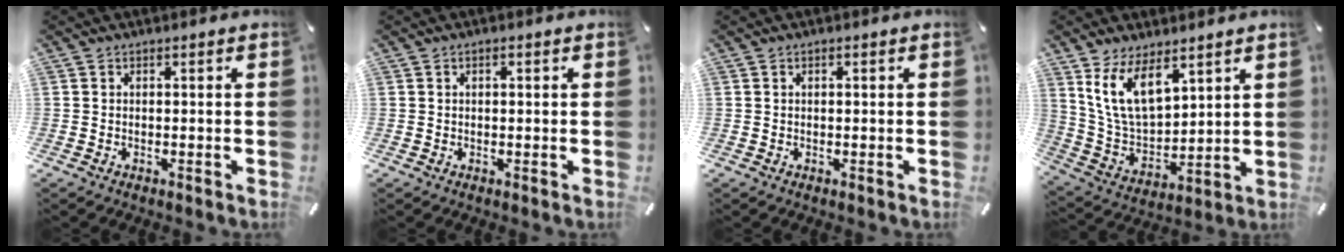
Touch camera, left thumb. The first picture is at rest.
{"total": 1.0, "force": [0.2, 0.6, 0.8], "torque": [-0.015, 0.005, 0.002]}
{"total": 0.6, "force": [0.1, 0.4, 0.5], "torque": [-0.009, 0.003, 0.001]}
{"total": 13.1, "force": [7.9, 7.4, 7.3], "torque": [-0.172, -0.038, 0.149]}